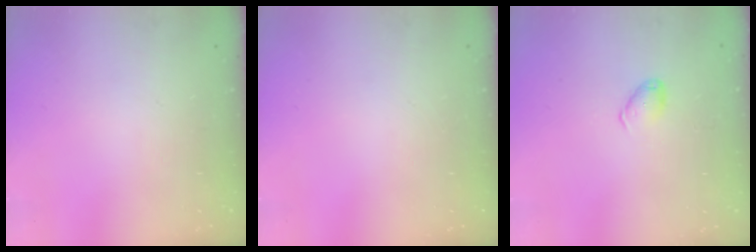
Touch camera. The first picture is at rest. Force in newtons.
{"total": 0.0}
{"total": 5.1, "press": 5.1, "slide": 0.6}